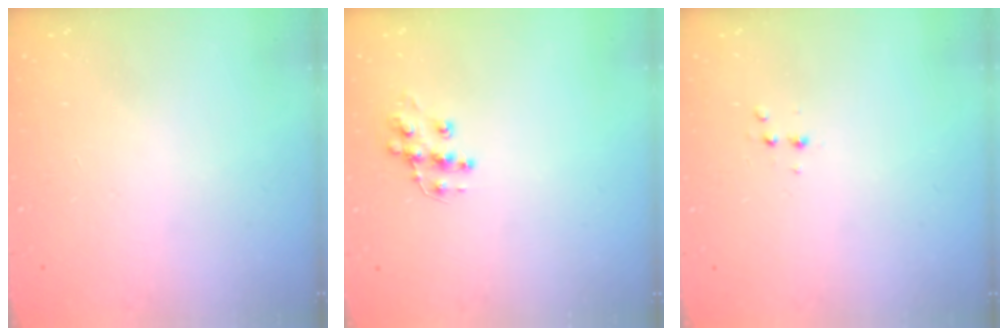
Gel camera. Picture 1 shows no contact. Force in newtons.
{"total": 9.8, "press": 9.7, "slide": 0.5}
{"total": 3.1, "press": 3.0, "slide": 0.9}